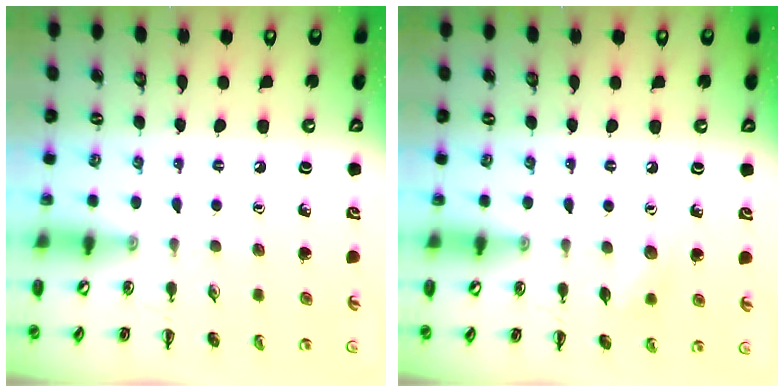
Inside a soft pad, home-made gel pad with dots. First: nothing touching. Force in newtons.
{"total": 5.3, "press": 5.2, "slide": 1.3}